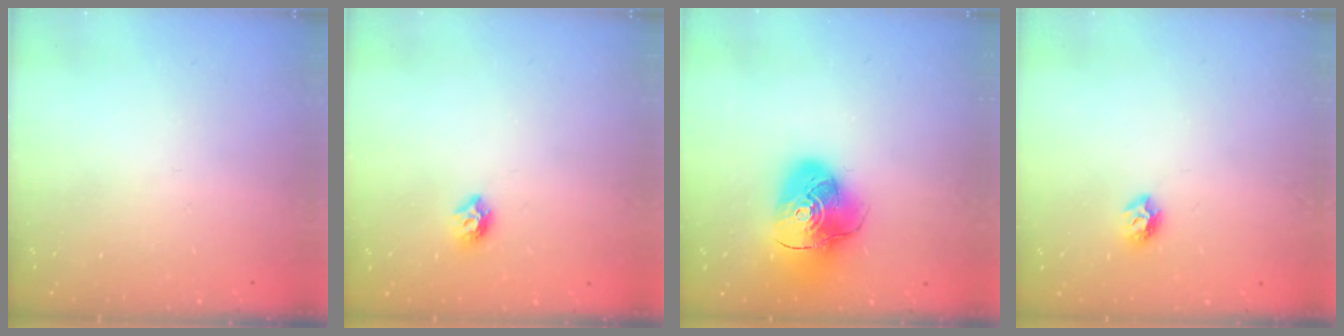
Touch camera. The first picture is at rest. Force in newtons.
{"total": 6.1, "press": 6.0, "slide": 0.9}
{"total": 15.7, "press": 15.5, "slide": 2.0}
{"total": 6.7, "press": 6.7, "slide": 0.8}